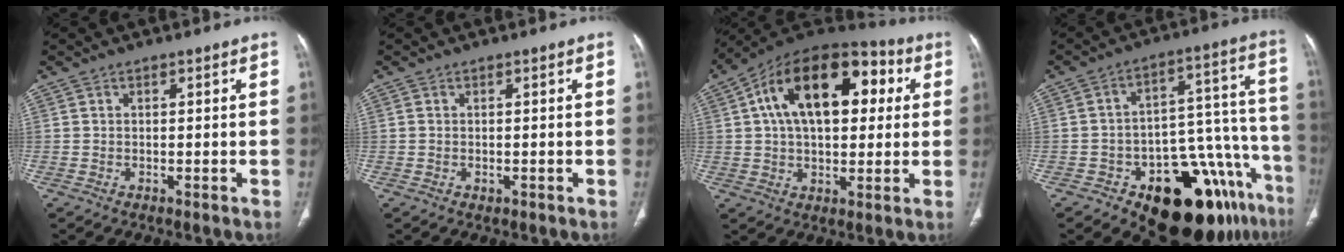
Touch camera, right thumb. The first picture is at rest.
{"total": 0.8, "force": [-0.1, 0.6, 0.5], "torque": [-0.013, -0.001, 0.003]}
{"total": 23.0, "force": [5.6, 13.1, 18.1], "torque": [-0.270, 0.030, 0.080]}
{"total": 23.1, "force": [-13.9, 9.6, 15.8], "torque": [-0.107, 0.109, -0.192]}